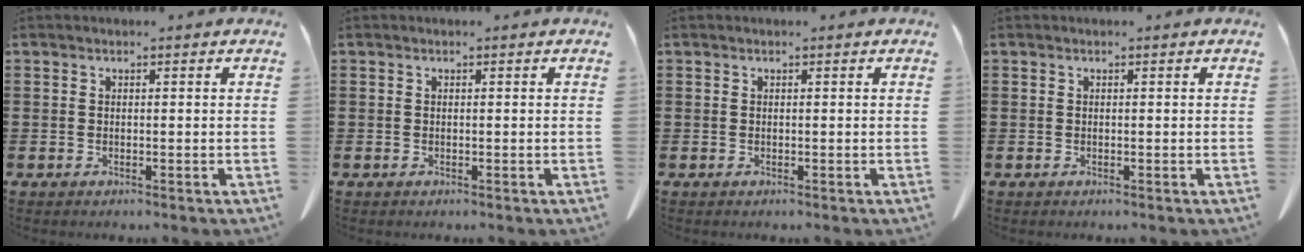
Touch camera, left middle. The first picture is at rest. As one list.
[{"total": 0.0}, {"total": 0.0}, {"total": 0.0}]